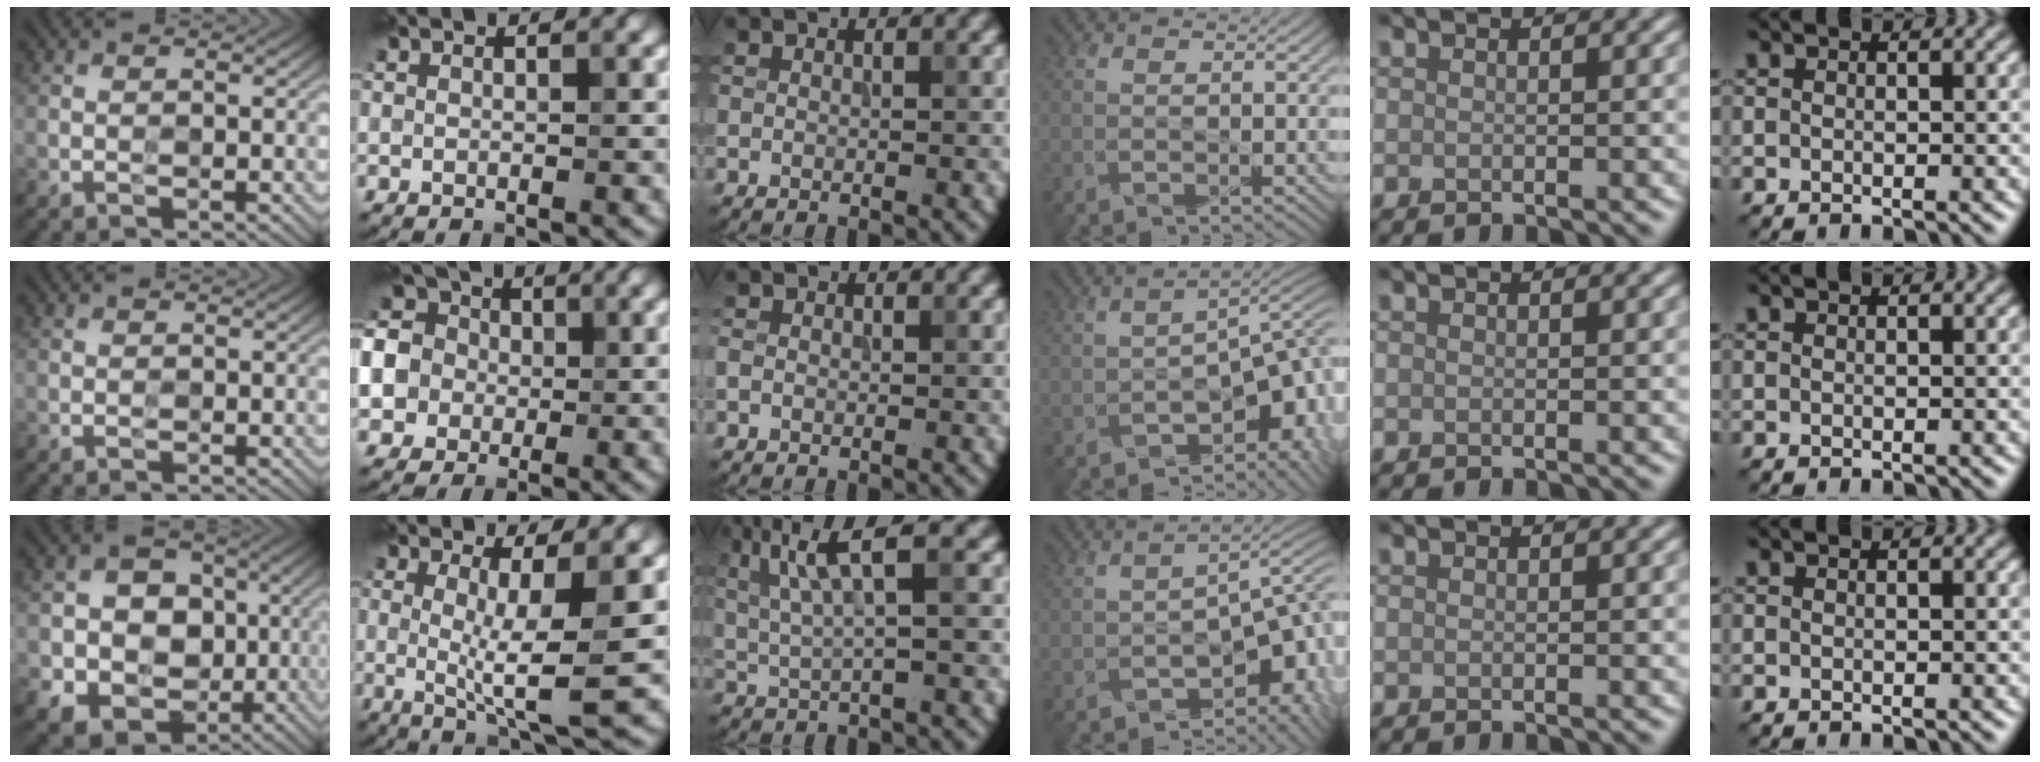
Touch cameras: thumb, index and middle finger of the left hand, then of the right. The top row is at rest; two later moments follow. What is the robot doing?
{"motion": "wipe", "object": "compact mirror"}